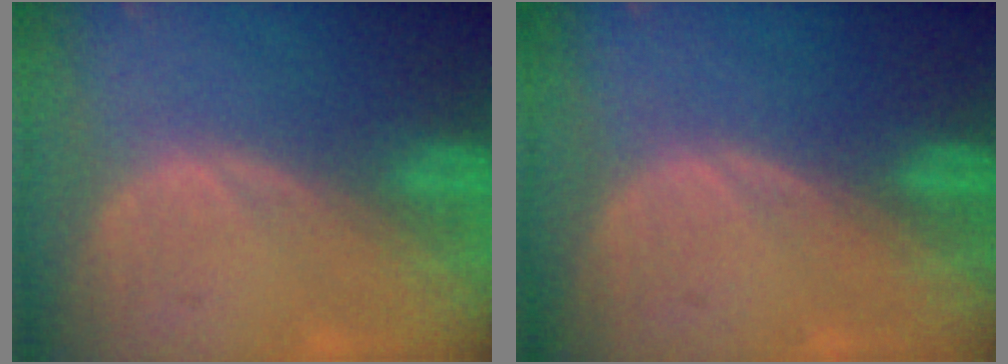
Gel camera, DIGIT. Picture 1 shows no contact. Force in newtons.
{"total": 0.0}